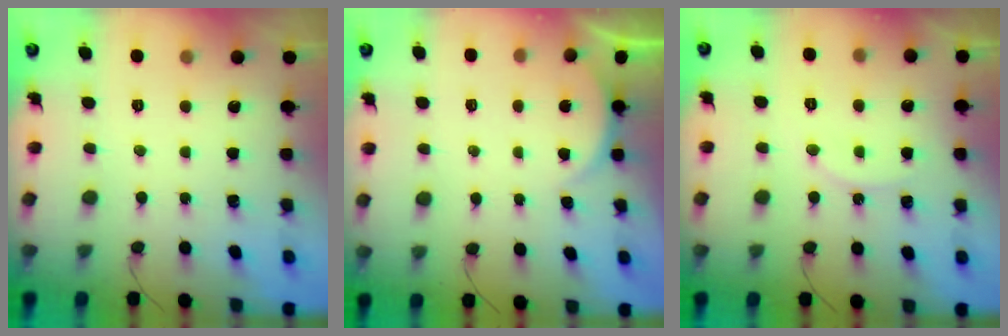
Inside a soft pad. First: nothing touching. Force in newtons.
{"total": 2.3, "press": 2.3, "slide": 0.5}
{"total": 6.5, "press": 6.5, "slide": 0.3}